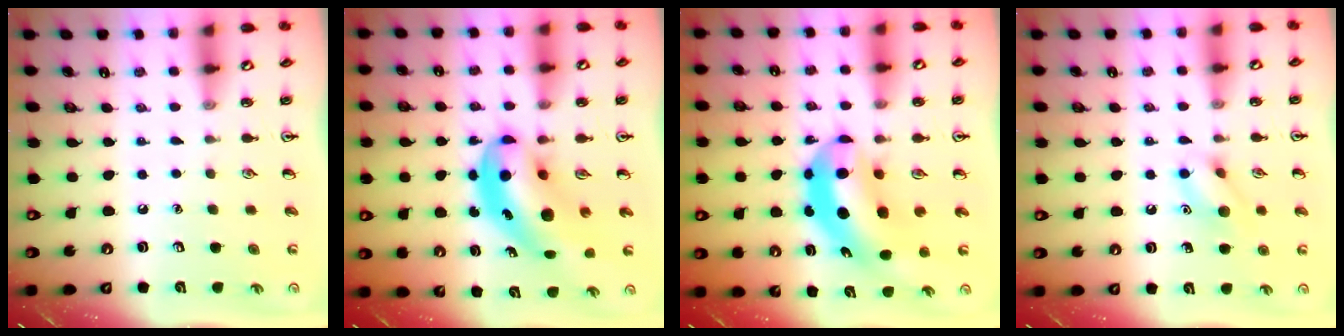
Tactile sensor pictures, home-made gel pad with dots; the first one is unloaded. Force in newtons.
{"total": 10.3, "press": 9.9, "slide": 3.0}
{"total": 10.1, "press": 9.6, "slide": 3.0}
{"total": 9.4, "press": 9.3, "slide": 0.5}